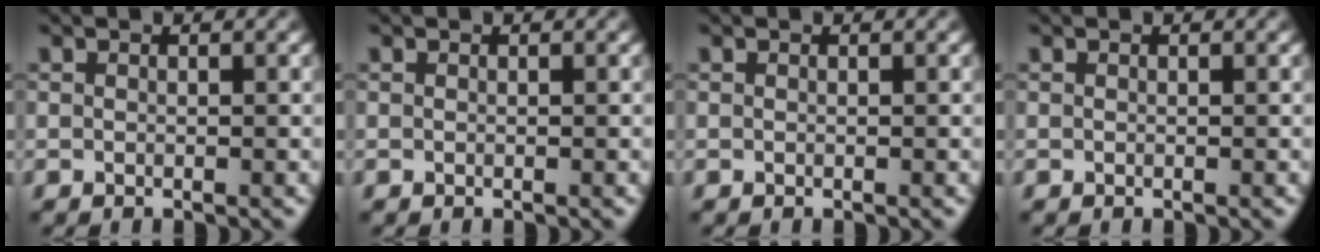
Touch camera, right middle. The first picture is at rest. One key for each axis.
{"total": 0.0}
{"total": 0.0}
{"total": 0.0}